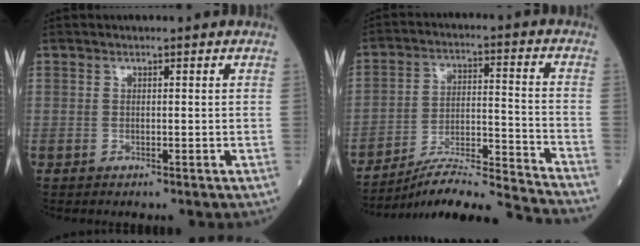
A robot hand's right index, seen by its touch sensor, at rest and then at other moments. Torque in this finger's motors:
{"motor_torque": [-0.38, -0.60, 0.13, 0.00]}